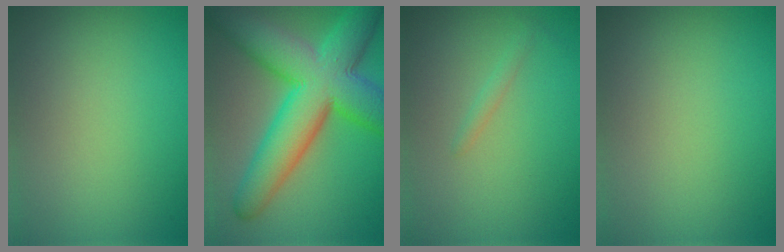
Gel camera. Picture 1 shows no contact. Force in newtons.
{"total": 12.6, "press": 12.6, "slide": 0.2}
{"total": 0.8, "press": 0.8, "slide": 0.1}
{"total": 0.0}